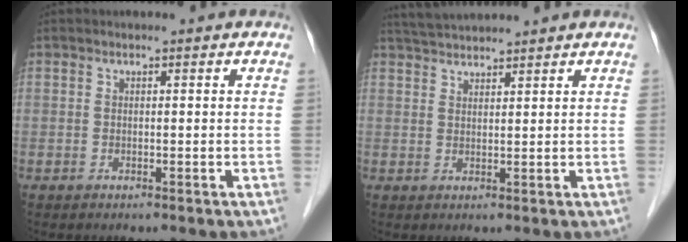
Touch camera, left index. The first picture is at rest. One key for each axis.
{"total": 4.9, "fx": 4.7, "fy": -0.2, "fz": 1.3, "tx": -0.026, "ty": 0.032, "tz": 0.089}